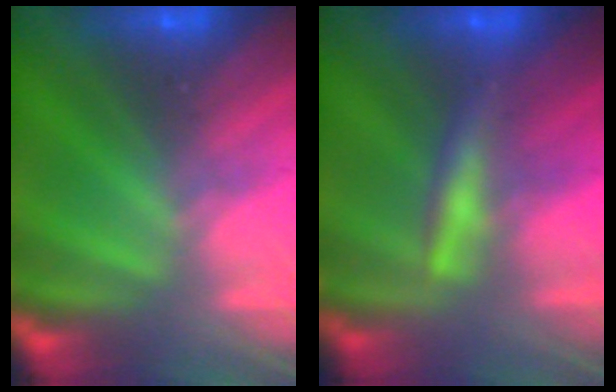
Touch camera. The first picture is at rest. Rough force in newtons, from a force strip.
{"total": 2.6}